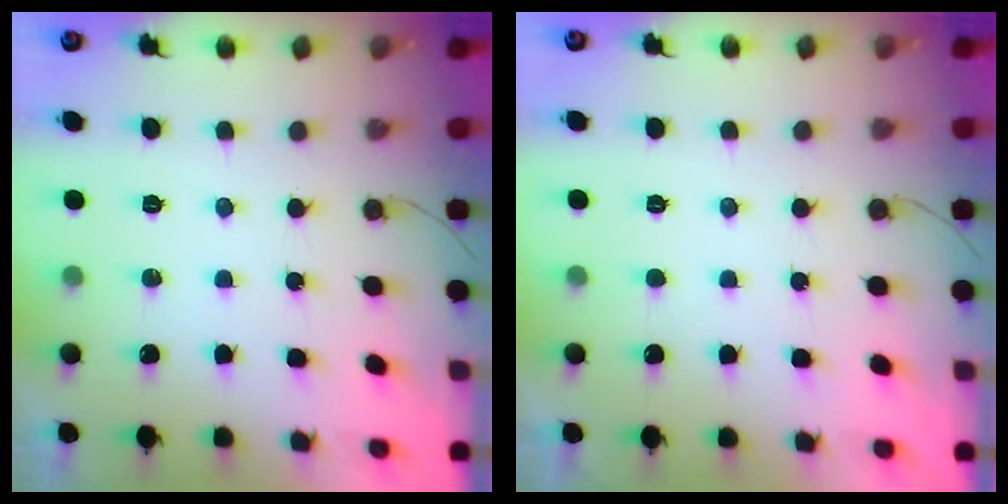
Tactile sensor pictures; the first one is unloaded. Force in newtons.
{"total": 1.6, "press": 1.6, "slide": 0.2}